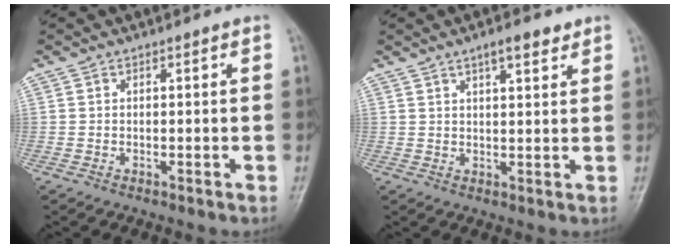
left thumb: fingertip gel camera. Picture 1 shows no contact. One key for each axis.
{"total": 5.2, "fx": 3.3, "fy": 1.6, "fz": 3.7, "tx": -0.049, "ty": -0.011, "tz": 0.051}